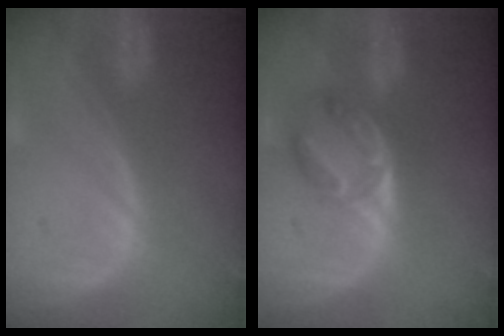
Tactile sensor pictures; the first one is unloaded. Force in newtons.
{"total": 6.0, "press": 5.6, "slide": 2.2}